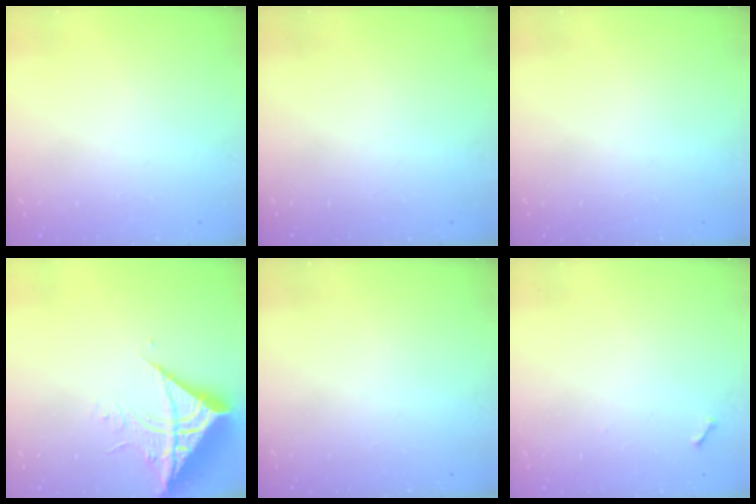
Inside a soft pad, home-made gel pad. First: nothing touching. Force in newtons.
{"total": 0.0}
{"total": 0.0}
{"total": 11.2, "press": 11.1, "slide": 1.4}
{"total": 0.0}
{"total": 3.8, "press": 3.8, "slide": 0.5}